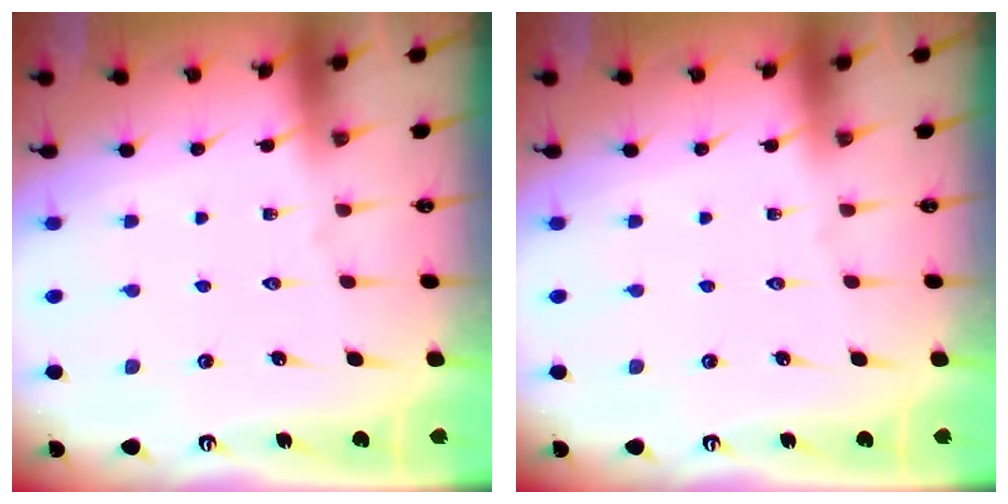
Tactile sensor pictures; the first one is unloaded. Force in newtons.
{"total": 0.0}